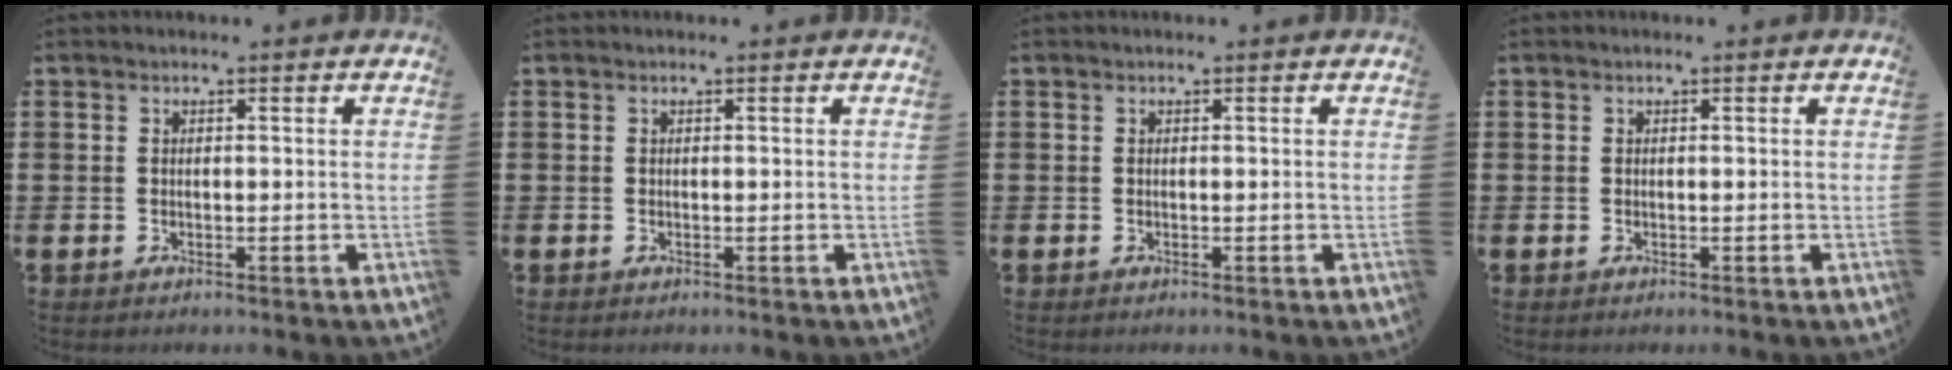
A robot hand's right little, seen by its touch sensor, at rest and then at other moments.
{"total": 0.0}
{"total": 0.0}
{"total": 0.0}